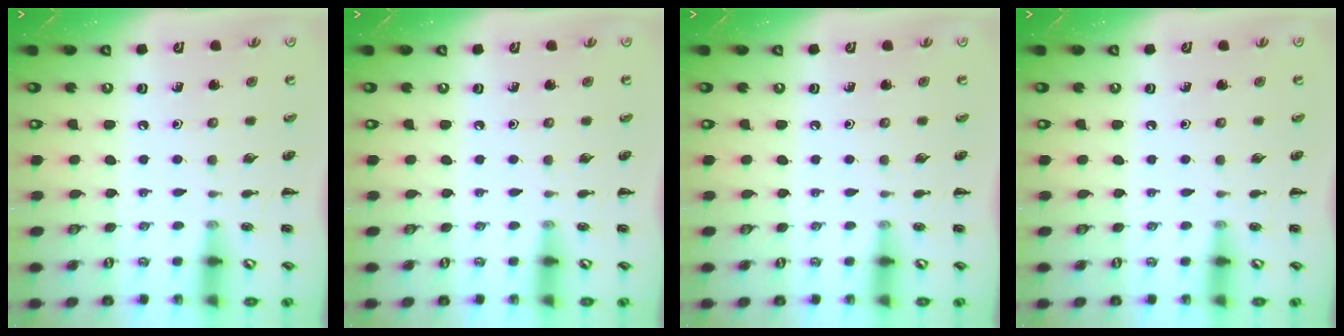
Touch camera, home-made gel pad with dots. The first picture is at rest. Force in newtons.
{"total": 0.0}
{"total": 0.0}
{"total": 0.0}